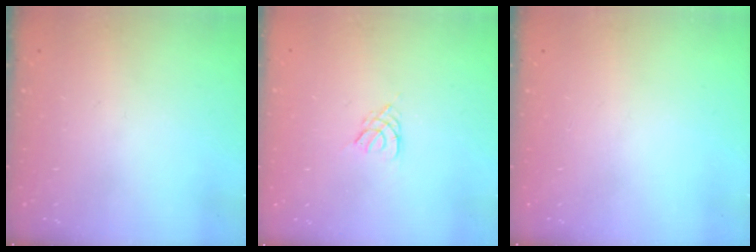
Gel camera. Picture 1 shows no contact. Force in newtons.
{"total": 2.6, "press": 2.5, "slide": 0.5}
{"total": 0.0}